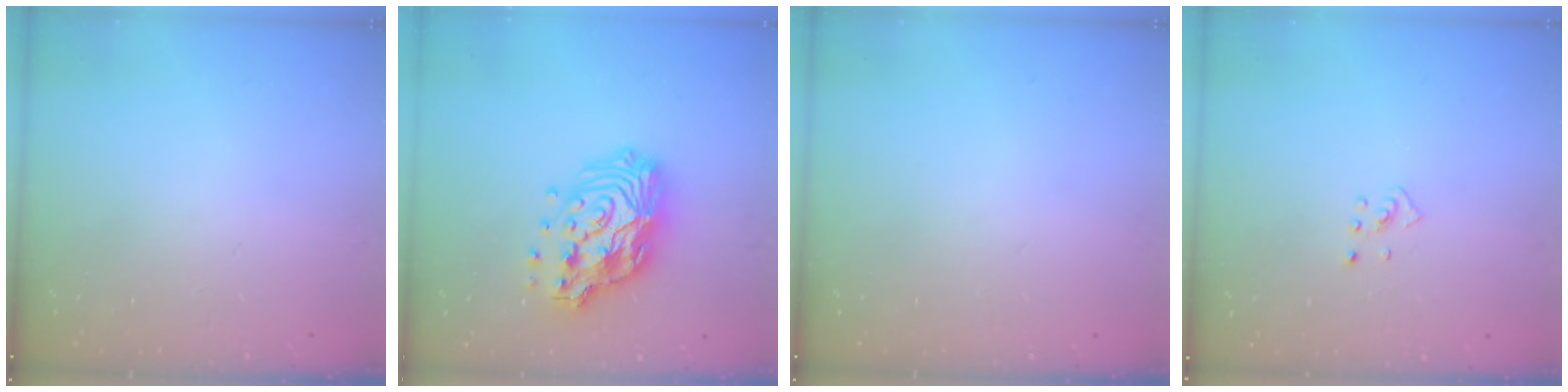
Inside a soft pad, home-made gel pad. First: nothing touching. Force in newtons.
{"total": 18.7, "press": 18.6, "slide": 1.5}
{"total": 0.0}
{"total": 2.0, "press": 1.9, "slide": 0.8}